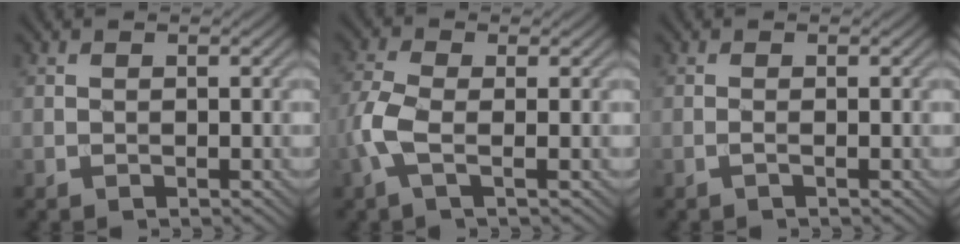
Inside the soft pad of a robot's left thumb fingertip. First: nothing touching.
{"total": 4.6, "force": [-1.1, 1.5, 4.2], "torque": [-0.110, 0.002, -0.033]}
{"total": 0.7, "force": [-0.2, 0.0, 0.7], "torque": [-0.014, 0.002, -0.009]}